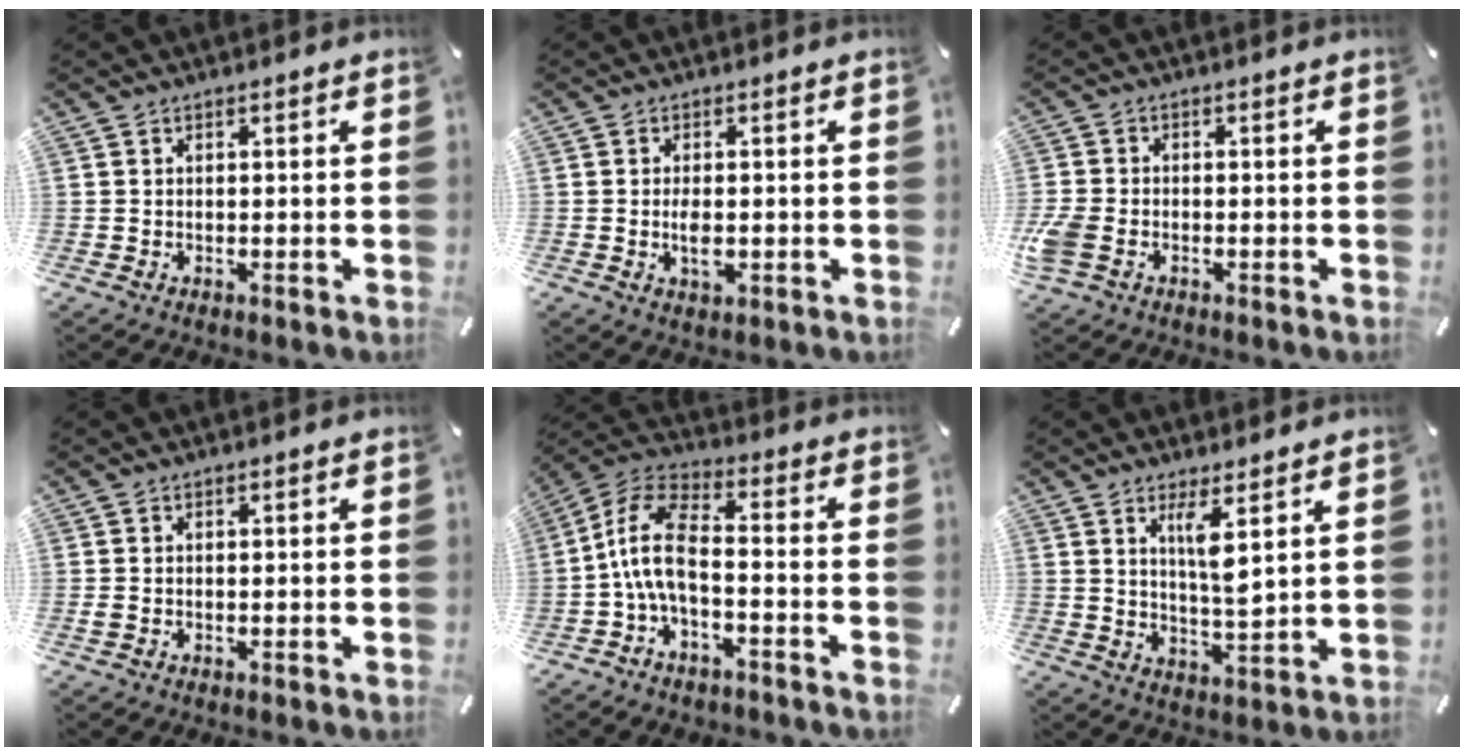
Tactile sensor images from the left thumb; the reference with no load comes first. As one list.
[{"total": 3.6, "force": [-0.6, 1.6, 3.2], "torque": [-0.078, -0.006, -0.015]}, {"total": 4.9, "force": [-1.7, 3.6, 2.9], "torque": [-0.071, 0.003, -0.034]}, {"total": 0.7, "force": [-0.2, 0.4, 0.5], "torque": [-0.009, 0.002, -0.004]}, {"total": 11.0, "force": [-2.3, 5.2, 9.5], "torque": [-0.209, 0.000, -0.045]}, {"total": 7.0, "force": [3.5, 1.4, 5.9], "torque": [-0.101, -0.019, 0.053]}]